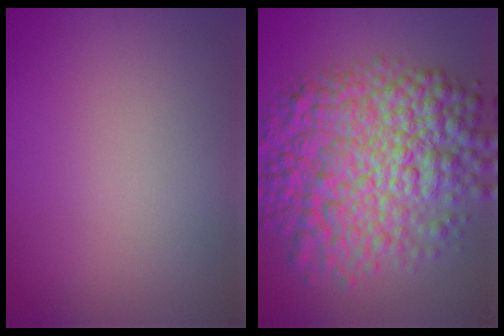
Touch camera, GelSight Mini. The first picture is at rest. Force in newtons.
{"total": 11.5, "press": 11.5, "slide": 0.1}